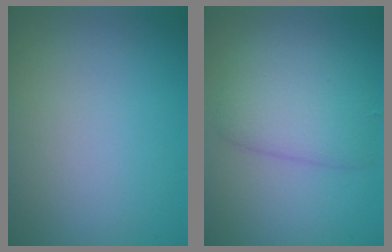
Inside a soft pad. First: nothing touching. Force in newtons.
{"total": 4.4, "press": 4.4, "slide": 0.1}